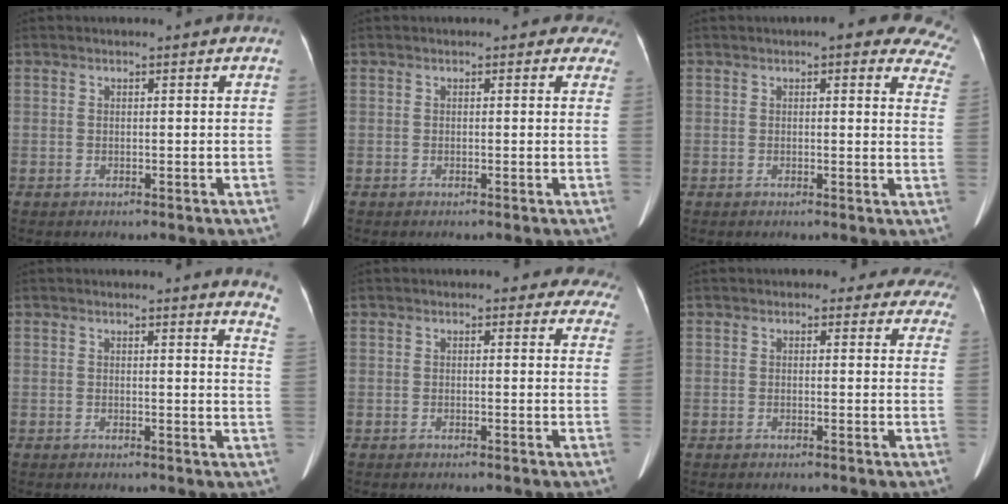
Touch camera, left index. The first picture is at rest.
{"total": 2.3, "force": [1.7, 1.5, 0.2], "torque": [0.019, -0.005, -0.005]}
{"total": 13.3, "force": [10.0, 4.1, 7.8], "torque": [-0.061, 0.001, 0.083]}
{"total": 5.6, "force": [5.3, -0.4, 1.8], "torque": [-0.019, -0.048, 0.025]}
{"total": 6.9, "force": [6.1, 3.0, 1.0], "torque": [0.030, -0.008, 0.034]}
{"total": 8.1, "force": [7.1, 3.8, 0.9], "torque": [0.032, -0.003, 0.045]}